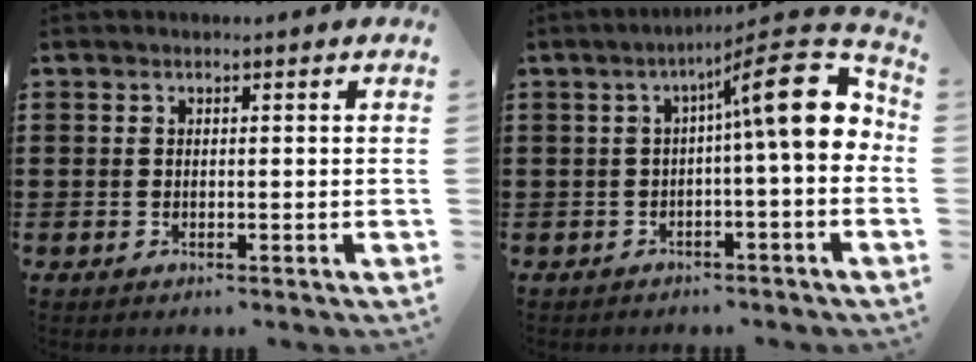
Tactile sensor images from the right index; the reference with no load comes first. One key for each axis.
{"total": 12.7, "fx": 1.6, "fy": 2.8, "fz": 12.3, "tx": -0.177, "ty": -0.015, "tz": 0.015}